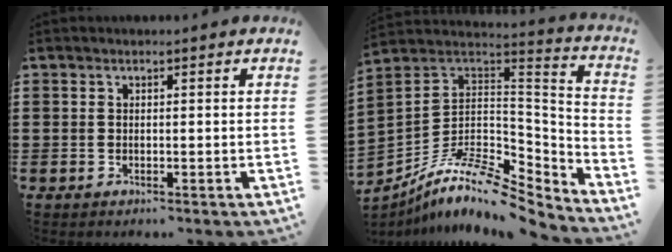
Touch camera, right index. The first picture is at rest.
{"total": 11.2, "force": [-7.9, 4.3, 6.7], "torque": [-0.131, 0.009, -0.150]}